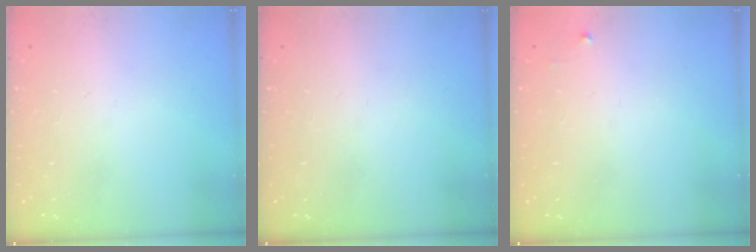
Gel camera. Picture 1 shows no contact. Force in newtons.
{"total": 0.0}
{"total": 2.5, "press": 2.5, "slide": 0.4}